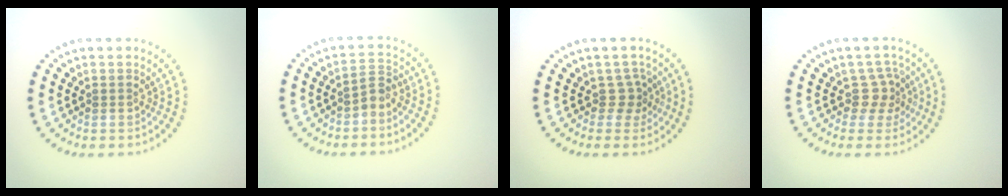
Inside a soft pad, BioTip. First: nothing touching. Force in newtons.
{"total": 1.5, "press": 1.3, "slide": 0.9}
{"total": 2.0, "press": 1.3, "slide": 1.5}
{"total": 2.2, "press": 1.6, "slide": 1.6}